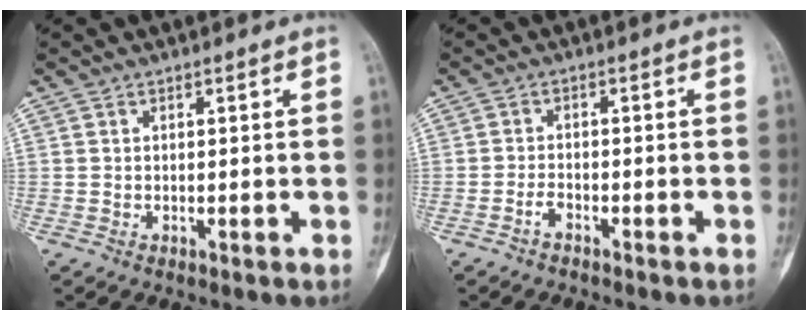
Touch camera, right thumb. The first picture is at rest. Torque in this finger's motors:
{"motor_torque": [-0.28, -0.01, 0.23, 0.18, -0.06]}